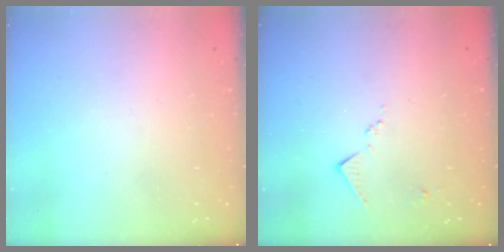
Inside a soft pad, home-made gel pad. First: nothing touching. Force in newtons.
{"total": 5.7, "press": 5.7, "slide": 0.8}